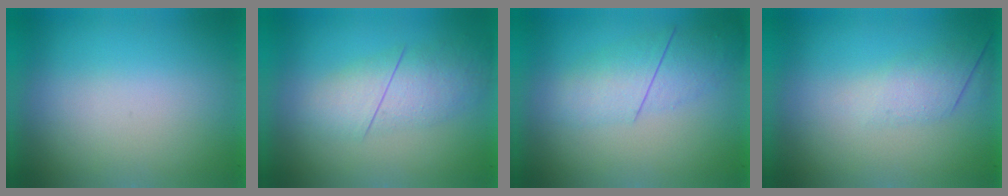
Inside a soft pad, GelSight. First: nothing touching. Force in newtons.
{"total": 2.7}
{"total": 2.3}
{"total": 2.6}